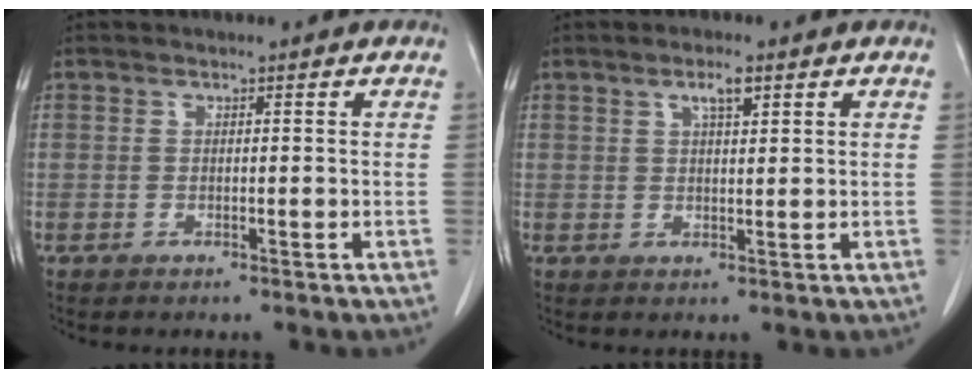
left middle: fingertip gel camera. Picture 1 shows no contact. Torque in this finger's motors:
{"motor_torque": [0.47, -0.17, -0.01, 0.01]}